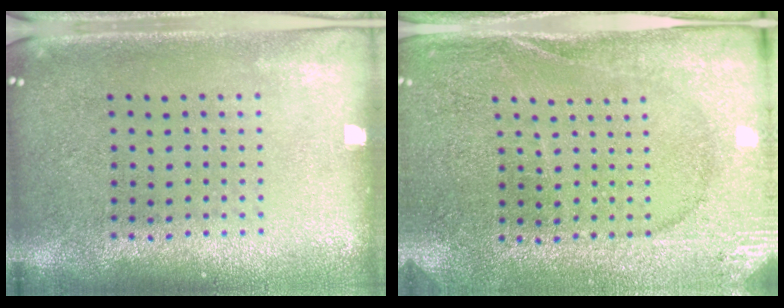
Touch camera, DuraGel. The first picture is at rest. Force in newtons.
{"total": 2.7, "press": 2.6, "slide": 0.4}